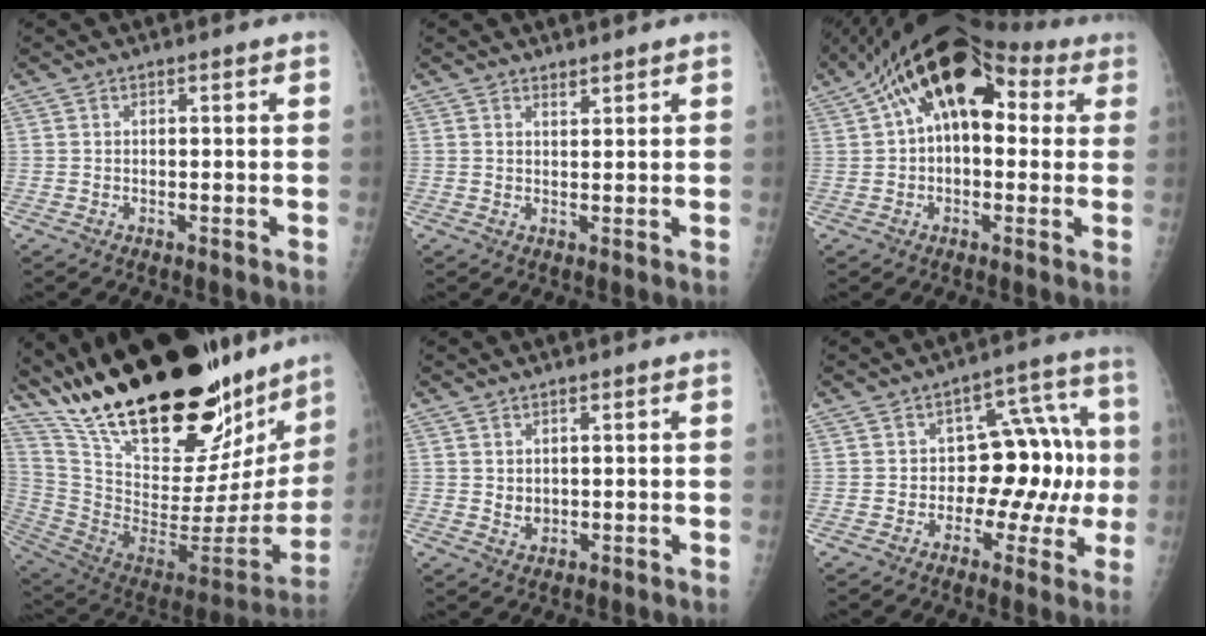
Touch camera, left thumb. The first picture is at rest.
{"total": 1.3, "force": [1.2, 0.3, 0.3], "torque": [0.002, -0.011, 0.020]}
{"total": 15.6, "force": [4.4, 9.2, 11.8], "torque": [-0.152, 0.042, 0.058]}
{"total": 39.9, "force": [30.6, 12.5, 22.3], "torque": [-0.349, -0.125, 0.473]}
{"total": 2.4, "force": [1.2, 1.6, 1.4], "torque": [-0.016, -0.012, 0.029]}
{"total": 12.5, "force": [-0.5, 7.9, 9.7], "torque": [-0.063, 0.043, -0.009]}